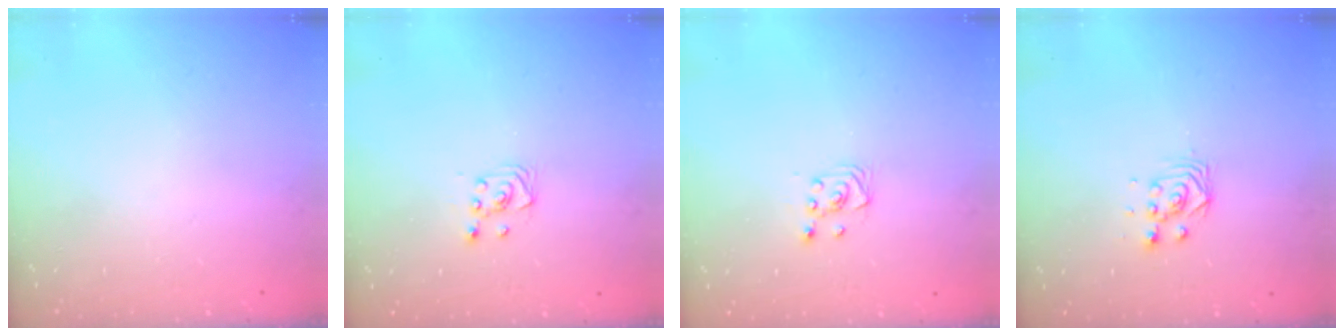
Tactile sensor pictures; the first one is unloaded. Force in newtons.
{"total": 2.6, "press": 2.4, "slide": 1.0}
{"total": 2.6, "press": 2.4, "slide": 1.0}
{"total": 3.0, "press": 3.0, "slide": 0.0}